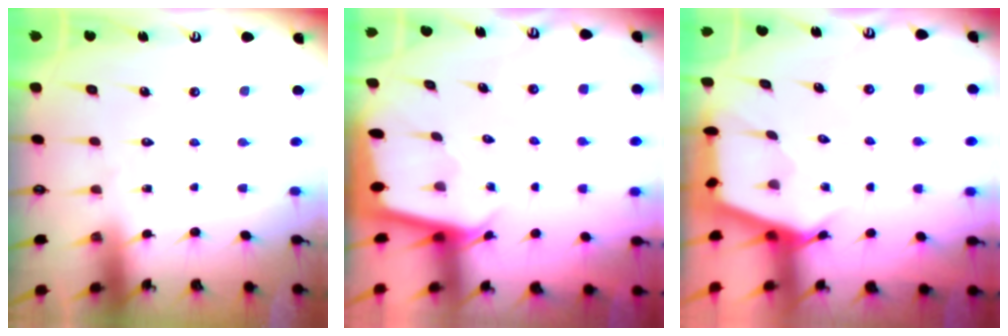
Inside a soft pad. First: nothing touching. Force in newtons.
{"total": 1.9, "press": 1.9, "slide": 0.1}
{"total": 2.7, "press": 2.7, "slide": 0.3}